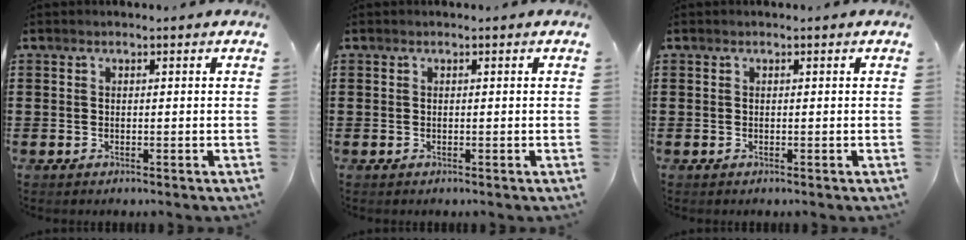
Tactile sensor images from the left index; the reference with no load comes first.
{"total": 0.0}
{"total": 0.0}